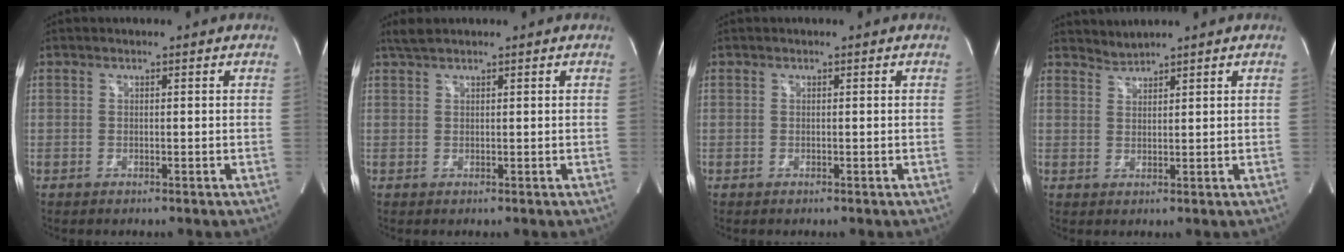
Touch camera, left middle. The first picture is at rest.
{"total": 1.8, "force": [1.6, 0.1, 0.7], "torque": [-0.022, 0.014, 0.036]}
{"total": 0.0}
{"total": 1.9, "force": [1.7, -0.5, -0.6], "torque": [0.002, -0.001, 0.041]}